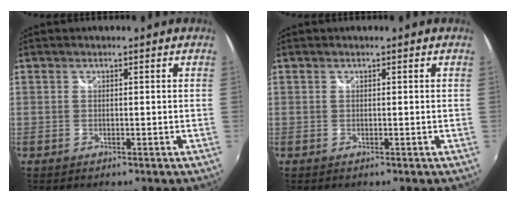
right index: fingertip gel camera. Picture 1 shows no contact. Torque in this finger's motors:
{"motor_torque": [-0.05, 0.22, 0.00, 0.00]}